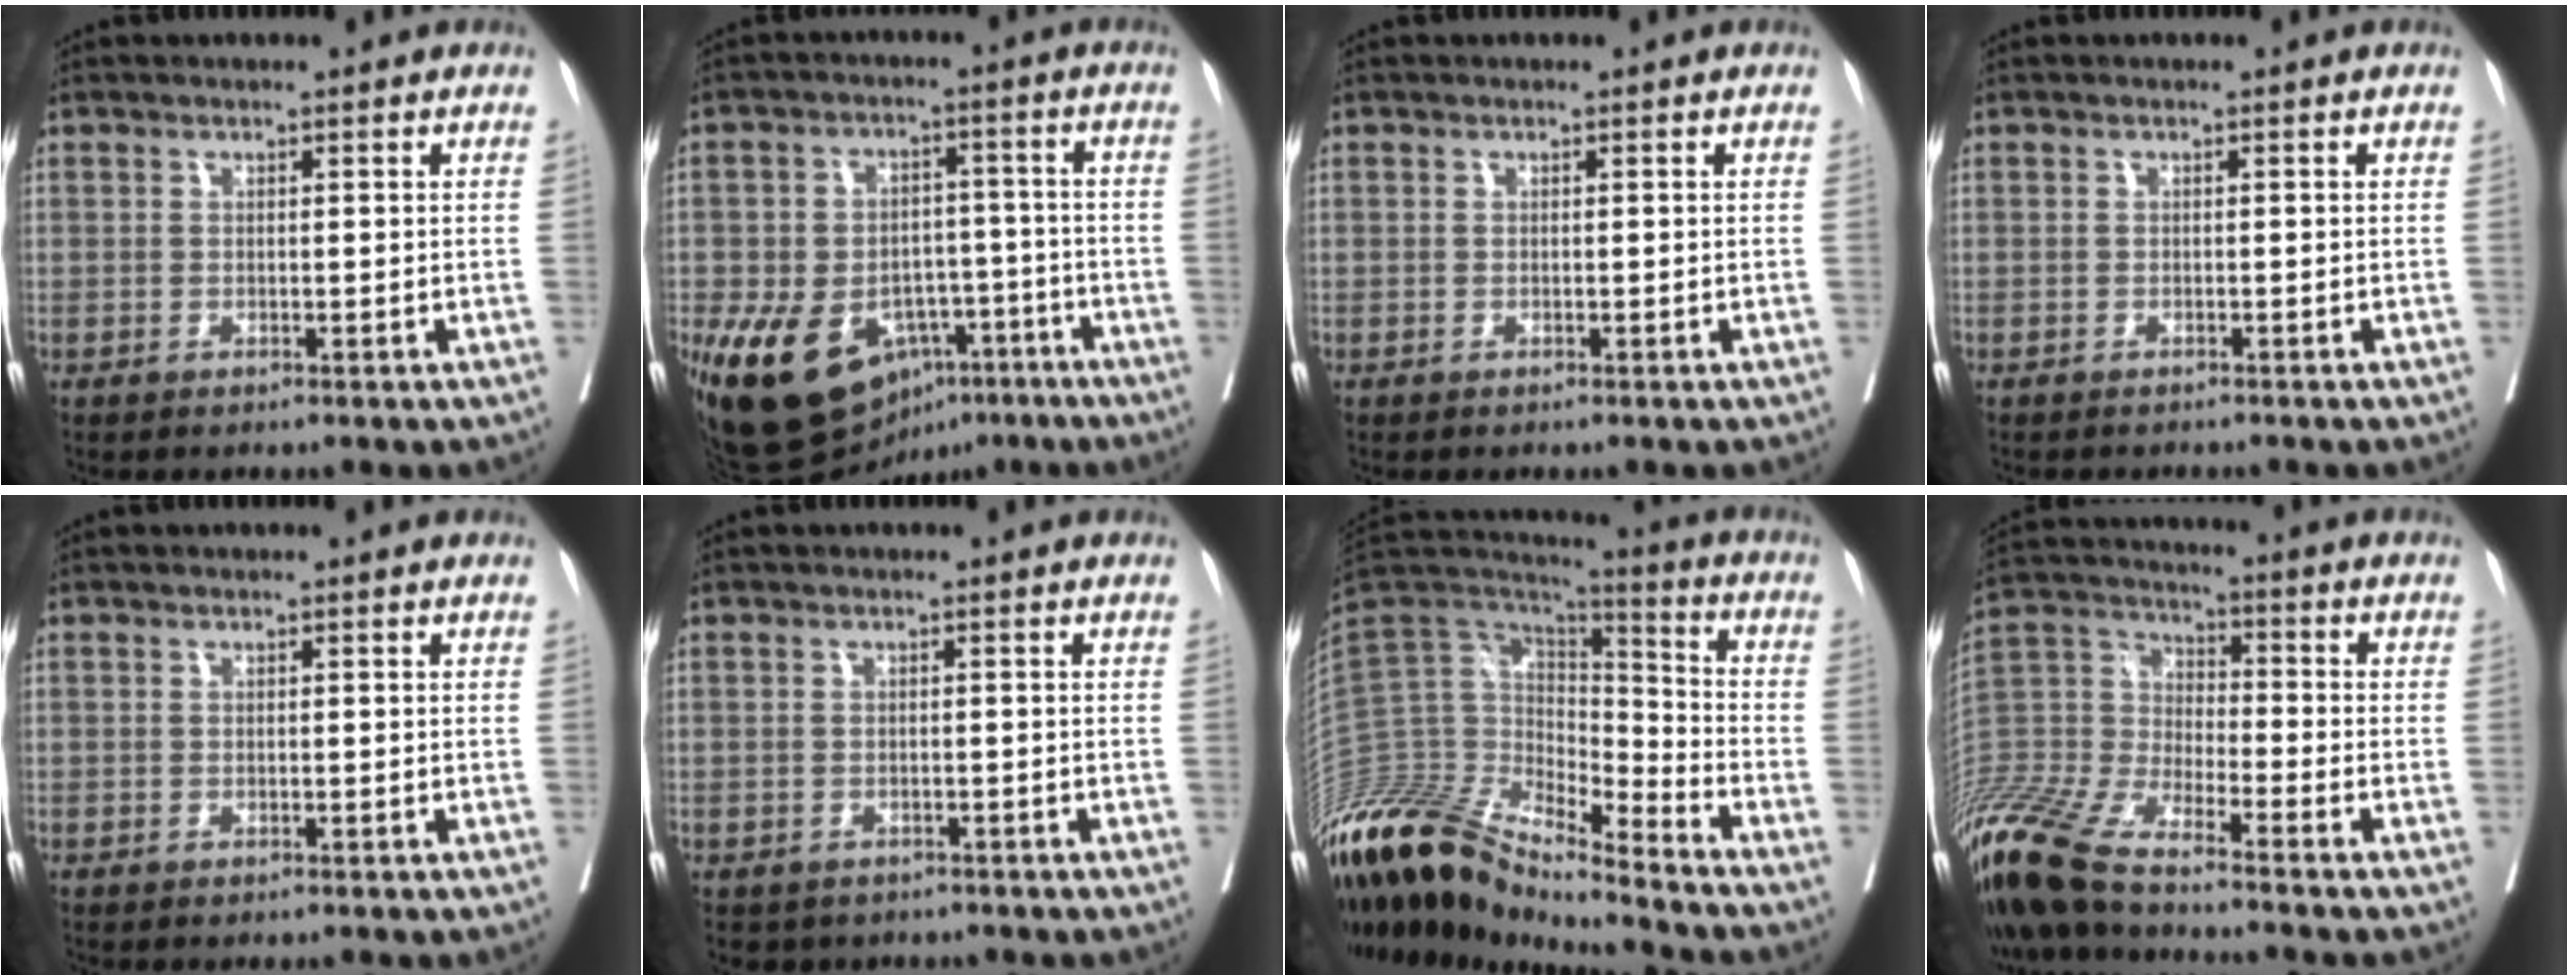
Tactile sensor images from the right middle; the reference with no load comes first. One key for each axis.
{"total": 18.4, "fx": -8.8, "fy": 11.7, "fz": 11.1, "tx": -0.213, "ty": 0.013, "tz": -0.123}
{"total": 0.0}
{"total": 2.3, "fx": -2.1, "fy": 0.4, "fz": 0.7, "tx": -0.009, "ty": -0.003, "tz": -0.026}
{"total": 0.0}
{"total": 3.5, "fx": -2.7, "fy": 2.2, "fz": 0.6, "tx": -0.004, "ty": 0.002, "tz": -0.034}
{"total": 21.6, "fx": -18.1, "fy": 5.1, "fz": 10.6, "tx": -0.220, "ty": 0.026, "tz": -0.337}
{"total": 16.6, "fx": -13.6, "fy": 2.7, "fz": 9.1, "tx": -0.207, "ty": -0.021, "tz": -0.273}